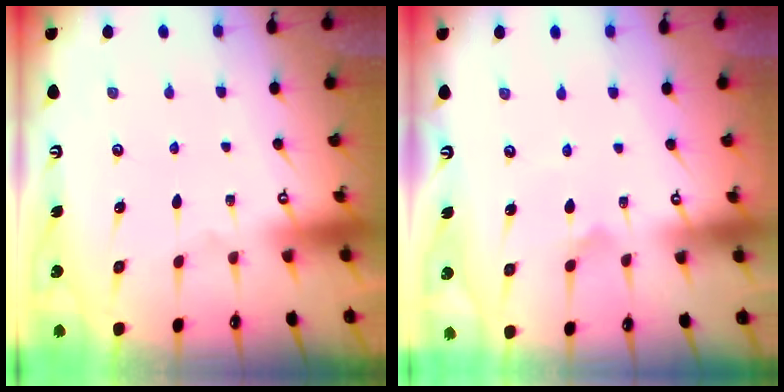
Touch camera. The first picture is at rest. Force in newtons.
{"total": 3.8, "press": 3.8, "slide": 0.5}